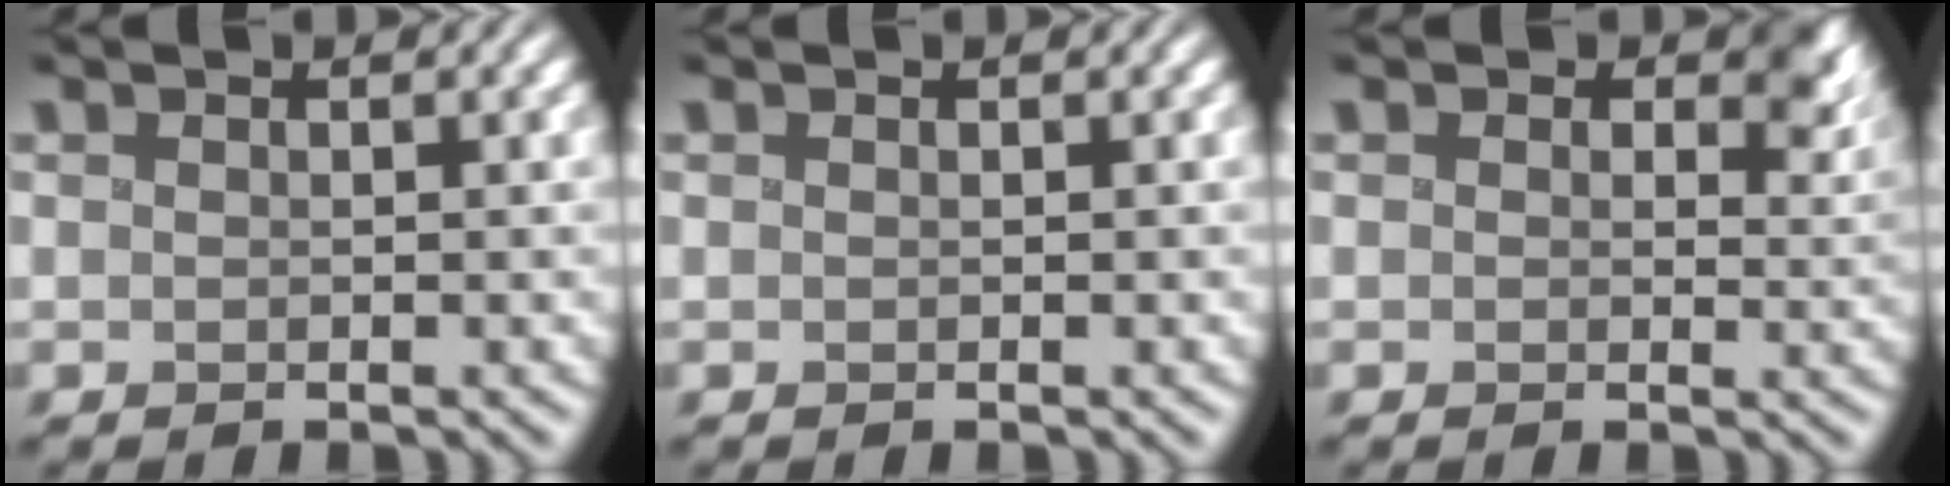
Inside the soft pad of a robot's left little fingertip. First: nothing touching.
{"total": 0.0}
{"total": 3.9, "force": [2.0, 2.6, 2.2], "torque": [-0.035, -0.007, 0.027]}